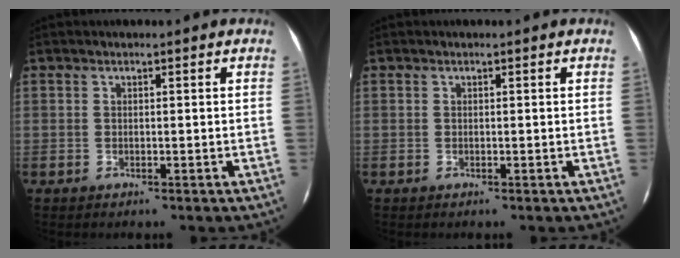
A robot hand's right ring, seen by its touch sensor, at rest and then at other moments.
{"total": 0.0}